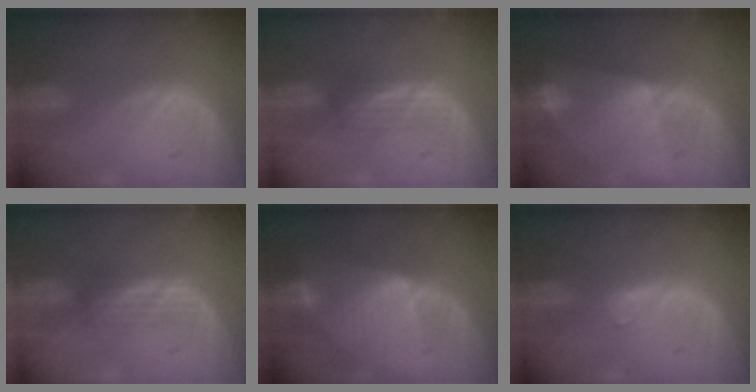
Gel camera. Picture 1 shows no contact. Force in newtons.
{"total": 2.1, "press": 2.1, "slide": 0.2}
{"total": 7.5, "press": 7.0, "slide": 2.8}
{"total": 2.4, "press": 2.3, "slide": 0.6}
{"total": 7.4, "press": 7.4, "slide": 0.2}
{"total": 1.5, "press": 1.5, "slide": 0.2}